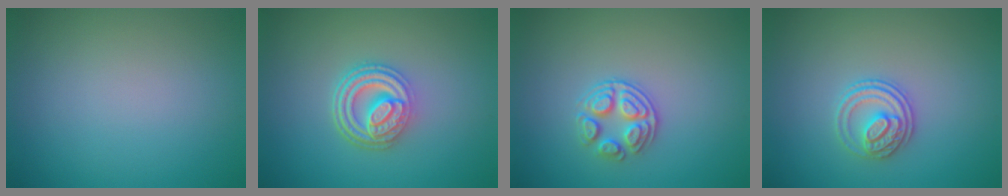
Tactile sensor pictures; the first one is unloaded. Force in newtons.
{"total": 4.8, "press": 3.7, "slide": 3.0}
{"total": 2.9, "press": 2.6, "slide": 1.3}
{"total": 2.8, "press": 2.7, "slide": 1.0}